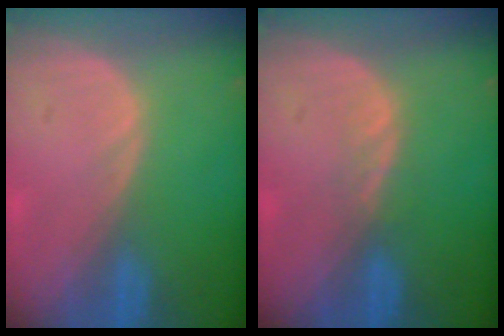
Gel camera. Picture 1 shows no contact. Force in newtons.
{"total": 1.5, "press": 1.5, "slide": 0.2}